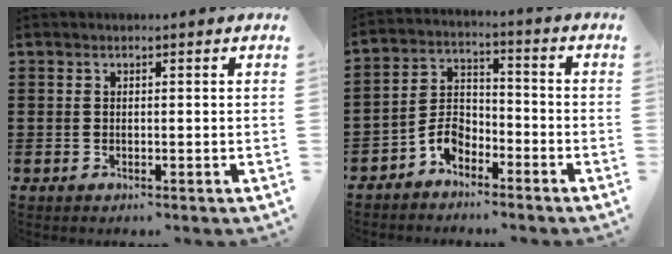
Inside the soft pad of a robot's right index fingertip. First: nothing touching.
{"total": 5.5, "force": [-3.7, 3.2, 2.5], "torque": [-0.068, 0.009, -0.077]}